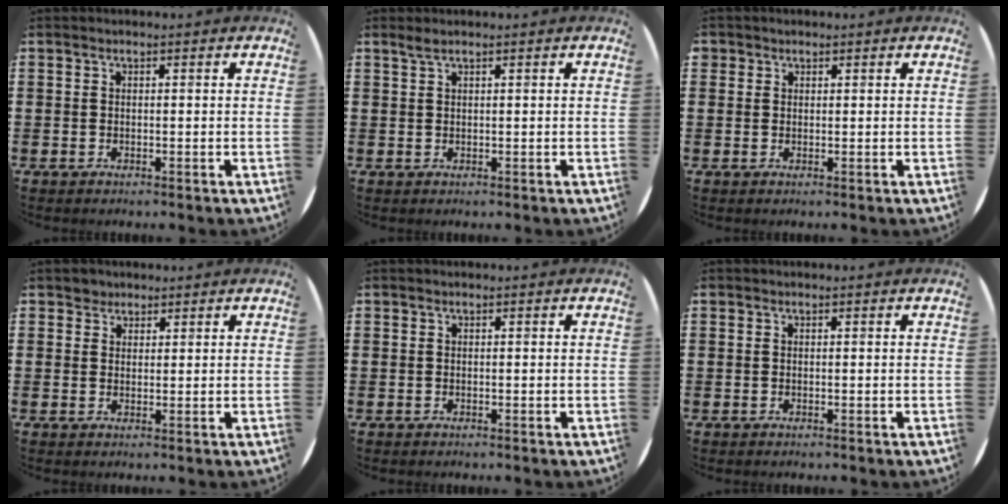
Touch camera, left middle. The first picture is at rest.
{"total": 0.9, "force": [0.7, 0.0, 0.5], "torque": [-0.010, 0.002, 0.012]}
{"total": 0.9, "force": [0.7, 0.6, -0.1], "torque": [-0.001, 0.003, 0.015]}
{"total": 1.9, "force": [1.6, 1.1, -0.2], "torque": [0.009, 0.001, 0.030]}
{"total": 0.0}
{"total": 0.0}